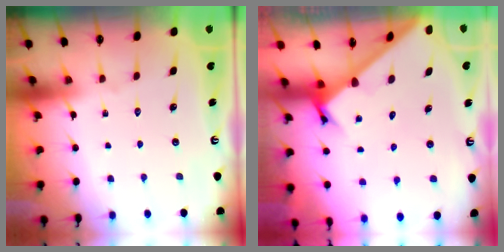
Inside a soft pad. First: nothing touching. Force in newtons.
{"total": 2.4, "press": 2.4, "slide": 0.2}